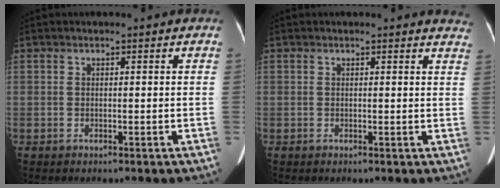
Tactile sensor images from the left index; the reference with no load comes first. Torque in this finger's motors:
{"motor_torque": [0.37, -0.35, -0.02, -0.01]}